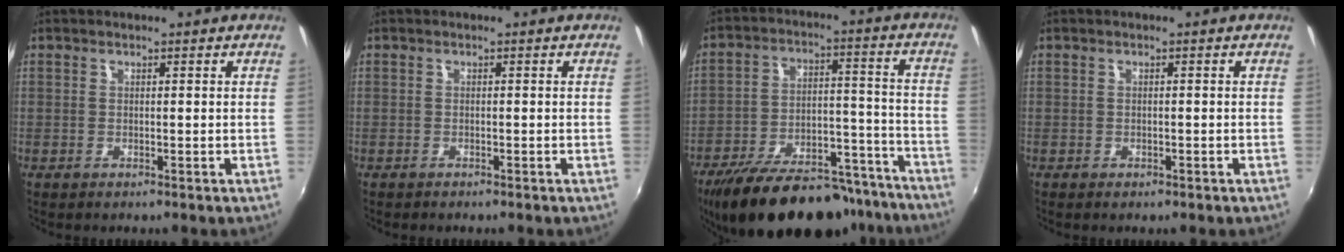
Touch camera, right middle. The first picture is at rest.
{"total": 0.7, "force": [-0.6, 0.2, 0.1], "torque": [-0.006, 0.000, -0.009]}
{"total": 27.5, "force": [-22.3, 10.2, 12.5], "torque": [-0.224, 0.012, -0.298]}
{"total": 1.3, "force": [-0.9, 0.7, 0.6], "torque": [-0.011, -0.004, -0.012]}